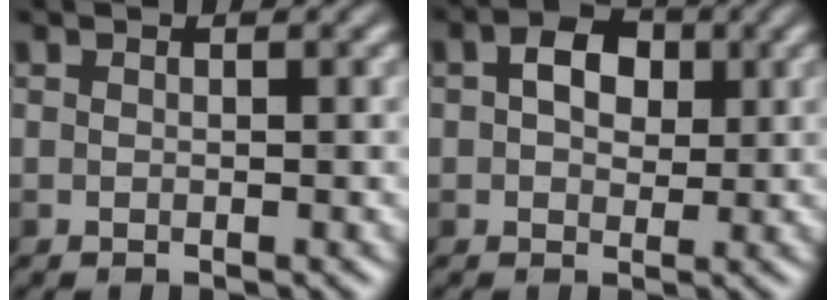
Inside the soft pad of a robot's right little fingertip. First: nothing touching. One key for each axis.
{"total": 3.7, "fx": 0.7, "fy": 2.6, "fz": 2.6, "tx": -0.040, "ty": 0.007, "tz": 0.004}